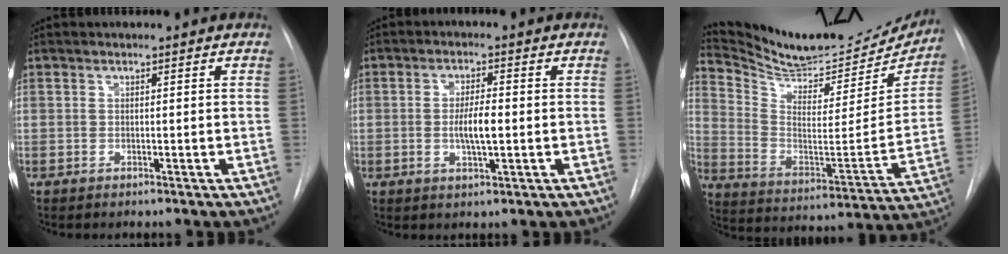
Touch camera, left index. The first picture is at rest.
{"total": 4.6, "force": [-1.3, 0.8, 4.3], "torque": [-0.083, -0.008, -0.019]}
{"total": 25.5, "force": [23.2, 6.4, 8.4], "torque": [-0.140, -0.063, 0.330]}